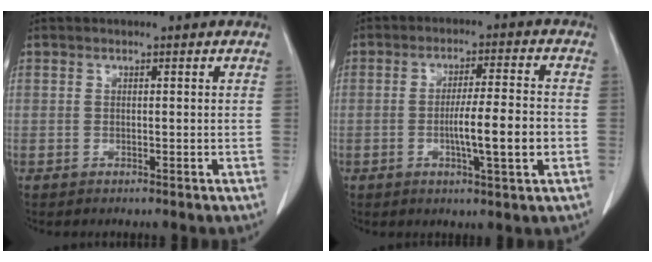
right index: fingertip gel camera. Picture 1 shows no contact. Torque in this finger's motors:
{"motor_torque": [1.23, -0.43, 0.61, 0.11]}